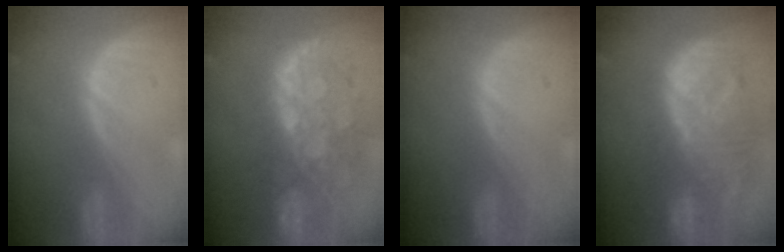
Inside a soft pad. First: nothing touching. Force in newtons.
{"total": 11.1, "press": 9.7, "slide": 5.5}
{"total": 0.0}
{"total": 12.5, "press": 10.8, "slide": 6.3}